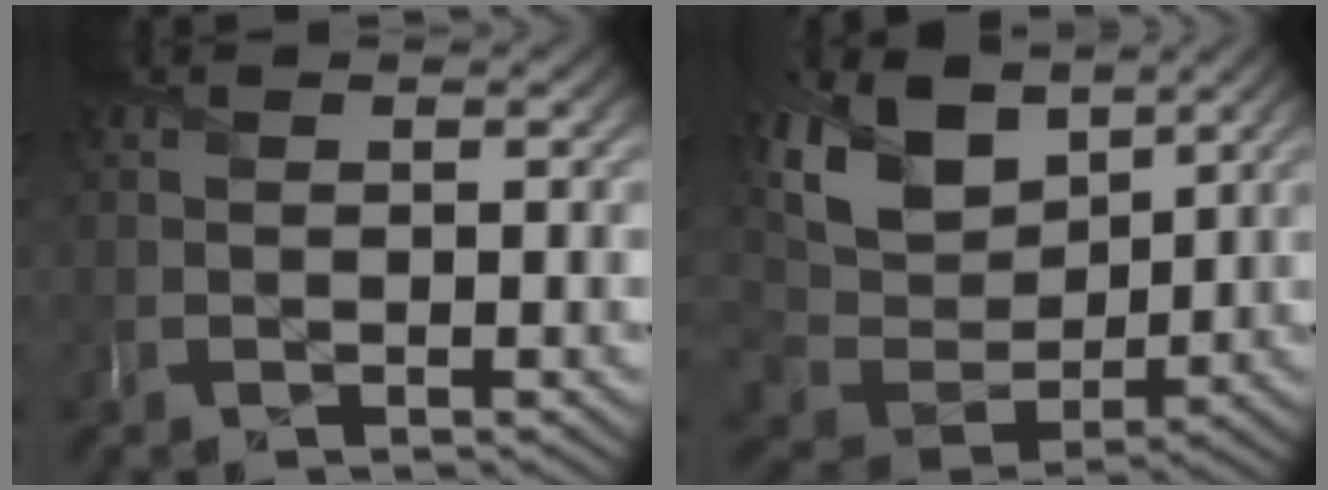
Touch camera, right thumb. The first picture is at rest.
{"total": 12.2, "force": [6.2, 7.8, 6.9], "torque": [-0.189, 0.015, 0.113]}